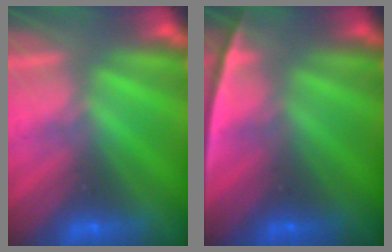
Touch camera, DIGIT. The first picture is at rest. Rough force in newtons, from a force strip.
{"total": 2.4}